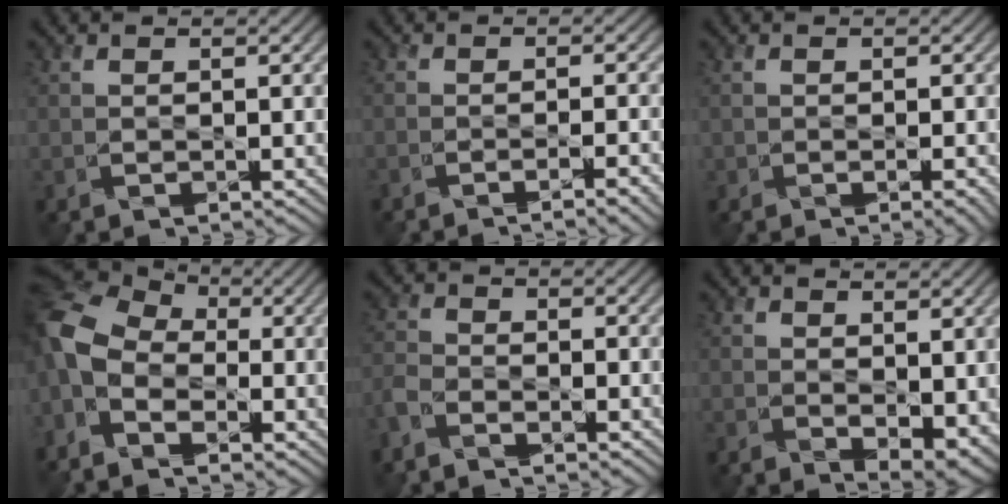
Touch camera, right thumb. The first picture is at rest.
{"total": 4.7, "force": [-3.1, 0.7, 3.6], "torque": [-0.047, 0.013, -0.052]}
{"total": 1.8, "force": [-1.0, 0.7, 1.4], "torque": [-0.020, -0.003, -0.008]}
{"total": 11.2, "force": [-3.0, 7.7, 7.5], "torque": [-0.200, -0.021, -0.057]}
{"total": 3.6, "force": [-2.7, 1.5, 1.8], "torque": [-0.043, -0.007, -0.067]}
{"total": 3.5, "force": [0.5, 2.0, 2.9], "torque": [-0.050, -0.017, 0.018]}